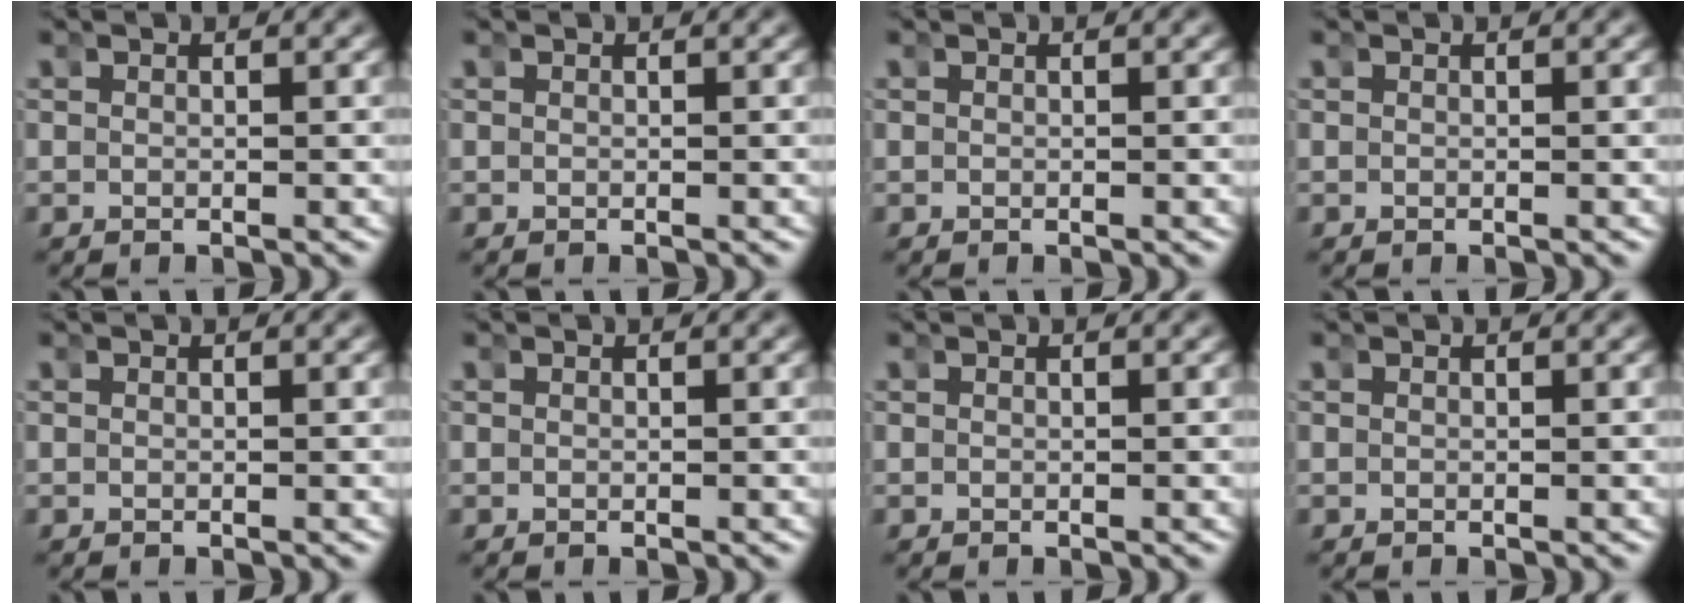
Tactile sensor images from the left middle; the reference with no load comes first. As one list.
[{"total": 0.0}, {"total": 0.0}, {"total": 0.0}, {"total": 0.0}, {"total": 0.0}, {"total": 0.0}, {"total": 0.0}]